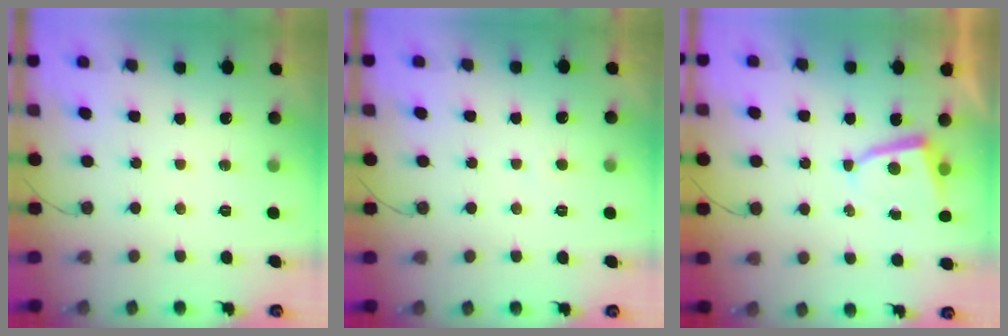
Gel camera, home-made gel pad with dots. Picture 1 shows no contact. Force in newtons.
{"total": 2.6, "press": 2.6, "slide": 0.3}
{"total": 4.2, "press": 4.1, "slide": 0.5}